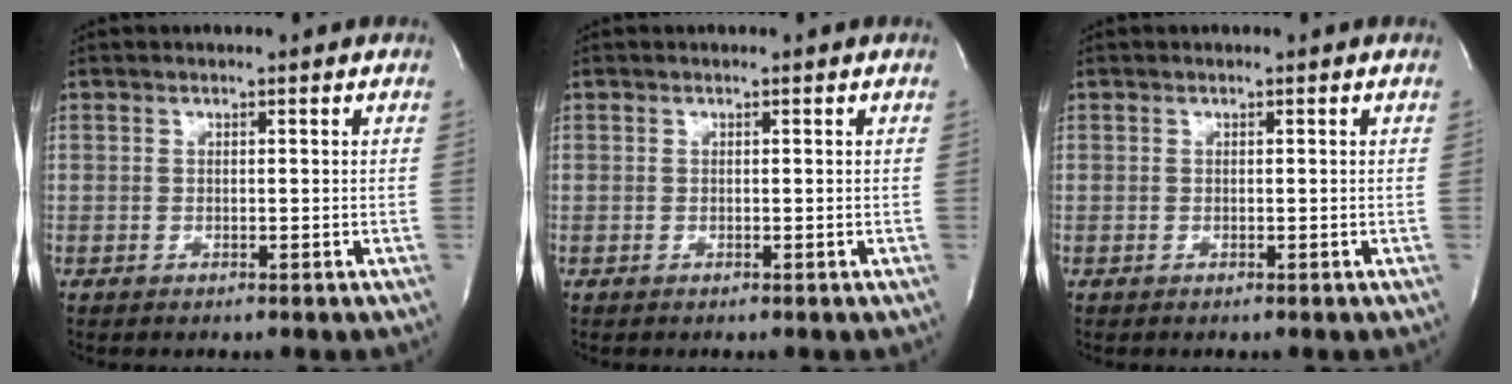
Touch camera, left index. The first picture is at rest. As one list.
[{"total": 0.0}, {"total": 0.0}]